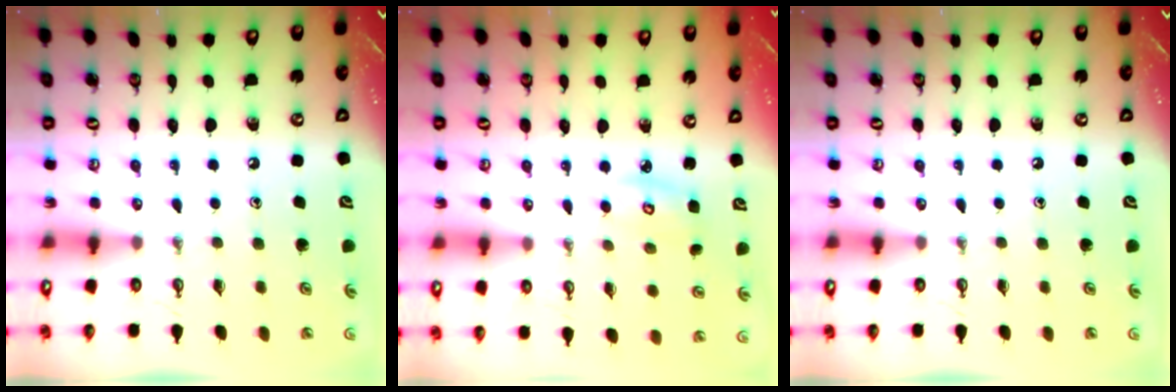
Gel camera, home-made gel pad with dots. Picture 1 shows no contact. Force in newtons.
{"total": 4.9, "press": 4.8, "slide": 0.6}
{"total": 0.0}